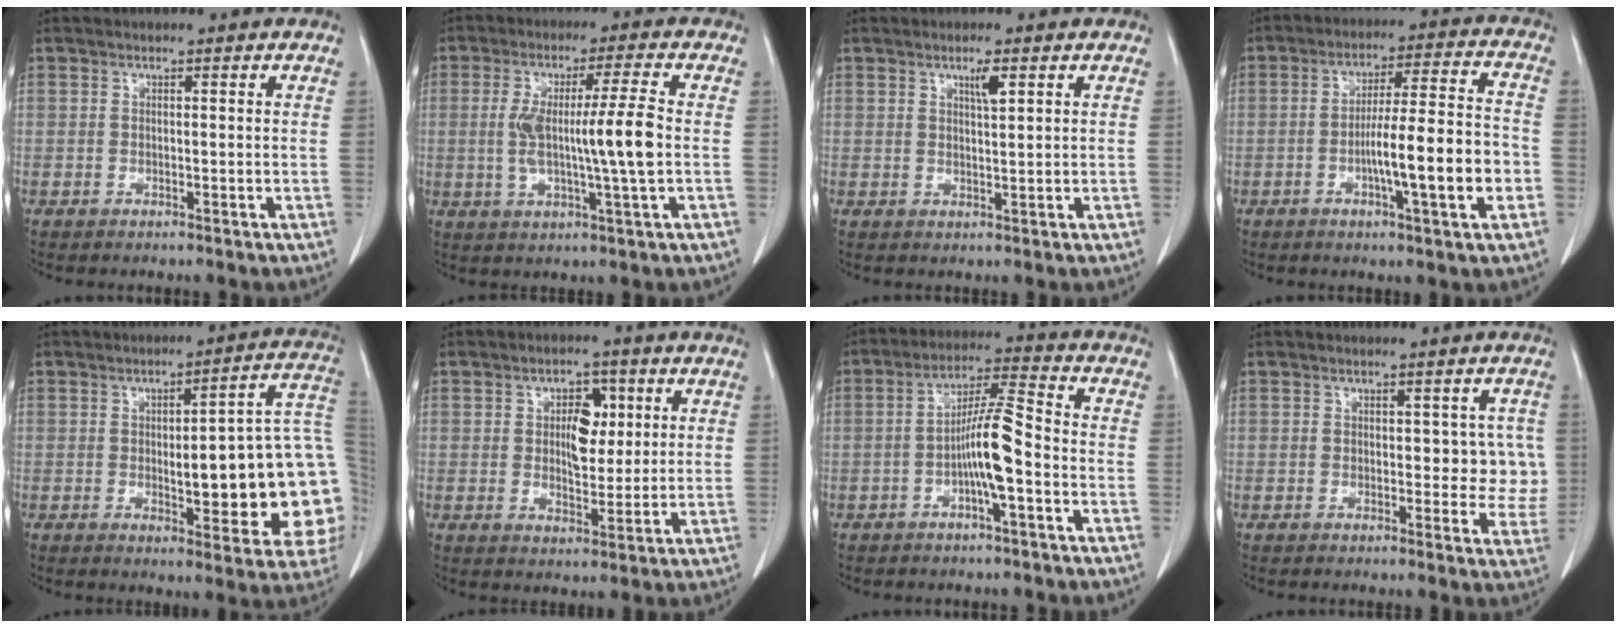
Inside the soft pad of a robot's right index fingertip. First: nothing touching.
{"total": 10.1, "force": [-0.3, -0.3, 10.1], "torque": [-0.188, 0.003, -0.005]}
{"total": 2.4, "force": [1.3, 0.2, 2.0], "torque": [-0.037, -0.002, 0.022]}
{"total": 10.3, "force": [-2.8, 0.4, 9.9], "torque": [-0.157, 0.004, -0.045]}
{"total": 19.3, "force": [-1.7, 4.2, 18.8], "torque": [-0.168, 0.033, -0.006]}
{"total": 6.3, "force": [1.6, 3.3, 5.1], "torque": [-0.079, 0.009, 0.029]}
{"total": 8.3, "force": [-2.3, 0.6, 7.9], "torque": [-0.150, 0.015, -0.043]}
{"total": 4.9, "force": [0.6, 2.9, 3.9], "torque": [-0.024, 0.009, 0.008]}